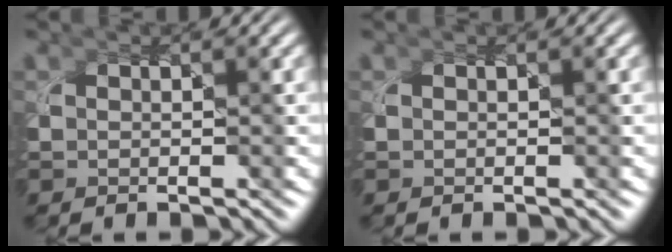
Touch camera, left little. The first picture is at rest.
{"total": 0.0}